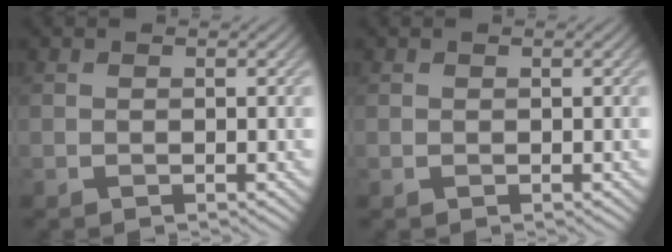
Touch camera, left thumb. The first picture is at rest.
{"total": 0.0}